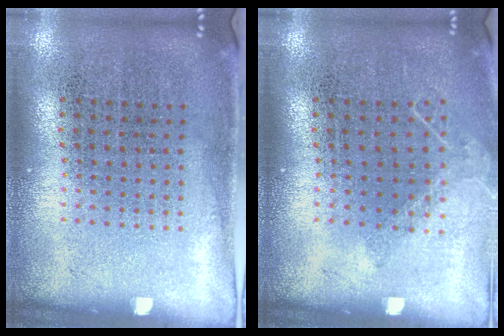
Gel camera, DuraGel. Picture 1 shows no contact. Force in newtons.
{"total": 0.9, "press": 0.9, "slide": 0.1}